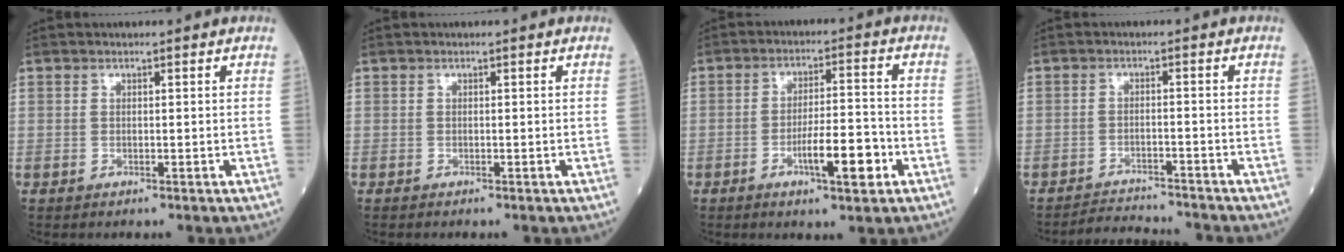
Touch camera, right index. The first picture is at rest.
{"total": 0.0}
{"total": 9.5, "force": [-3.9, 1.7, 8.5], "torque": [-0.145, 0.002, -0.062]}
{"total": 6.0, "force": [-6.0, -0.1, 0.3], "torque": [-0.004, 0.002, -0.099]}